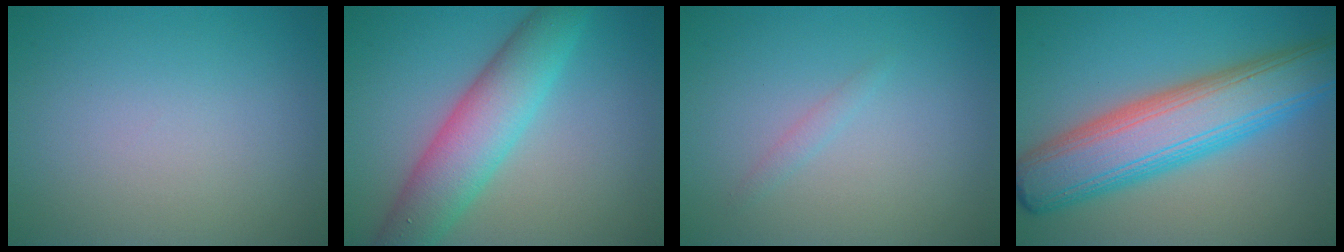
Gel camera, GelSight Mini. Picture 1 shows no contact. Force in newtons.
{"total": 6.6, "press": 6.6, "slide": 0.1}
{"total": 0.8, "press": 0.8, "slide": 0.1}
{"total": 9.9, "press": 9.9, "slide": 0.3}